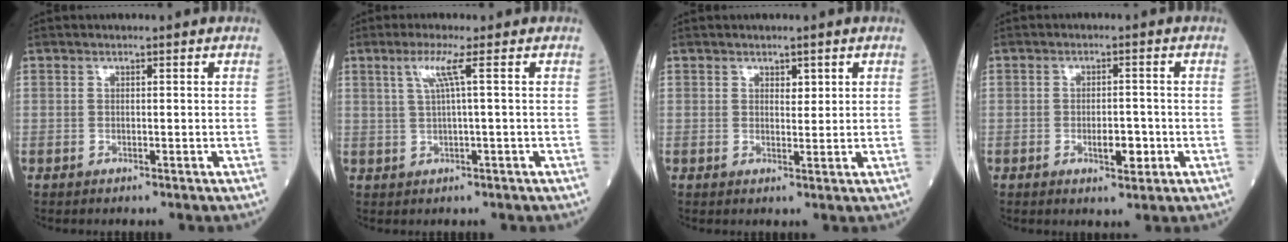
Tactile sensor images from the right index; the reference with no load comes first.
{"total": 3.5, "force": [1.2, -0.9, 3.2], "torque": [-0.072, 0.004, 0.028]}
{"total": 1.6, "force": [0.9, 0.9, 1.0], "torque": [-0.013, -0.002, 0.017]}
{"total": 3.7, "force": [-1.2, 1.2, 3.3], "torque": [-0.049, 0.001, -0.015]}